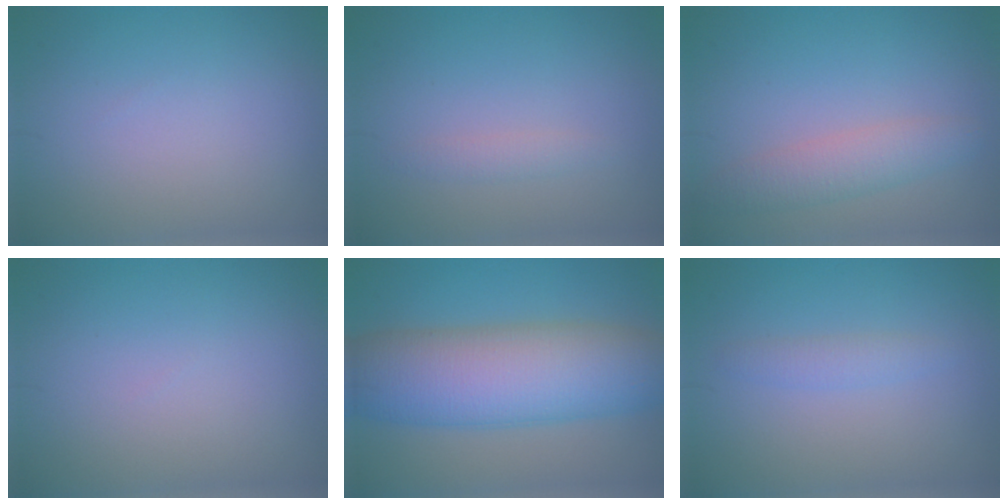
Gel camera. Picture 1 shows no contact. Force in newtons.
{"total": 1.1, "press": 1.1, "slide": 0.1}
{"total": 3.0, "press": 3.0, "slide": 0.1}
{"total": 0.0}
{"total": 11.2, "press": 11.2, "slide": 0.2}
{"total": 1.4, "press": 1.4, "slide": 0.1}